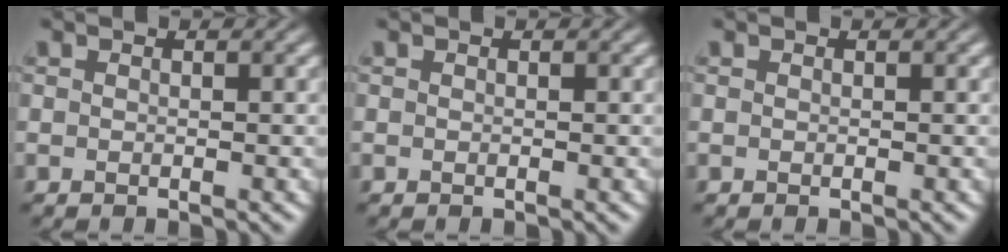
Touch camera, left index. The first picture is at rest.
{"total": 0.0}
{"total": 0.0}